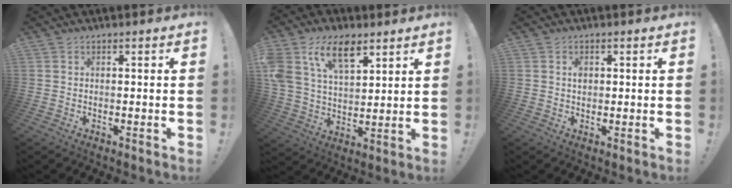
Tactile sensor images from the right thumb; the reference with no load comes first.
{"total": 14.5, "force": [8.3, 8.2, 8.6], "torque": [-0.157, -0.037, 0.153]}
{"total": 1.8, "force": [0.3, 1.4, 1.0], "torque": [-0.005, -0.001, 0.001]}